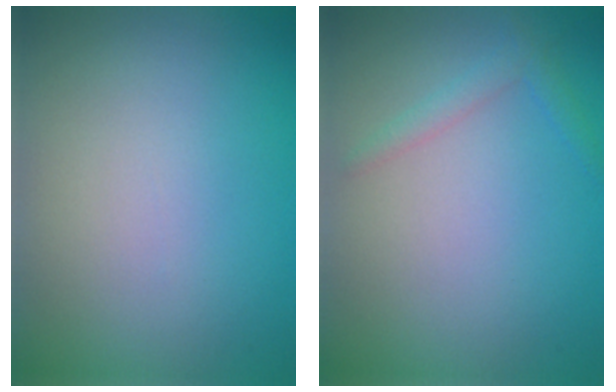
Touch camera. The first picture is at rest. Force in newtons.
{"total": 1.4, "press": 1.4, "slide": 0.1}